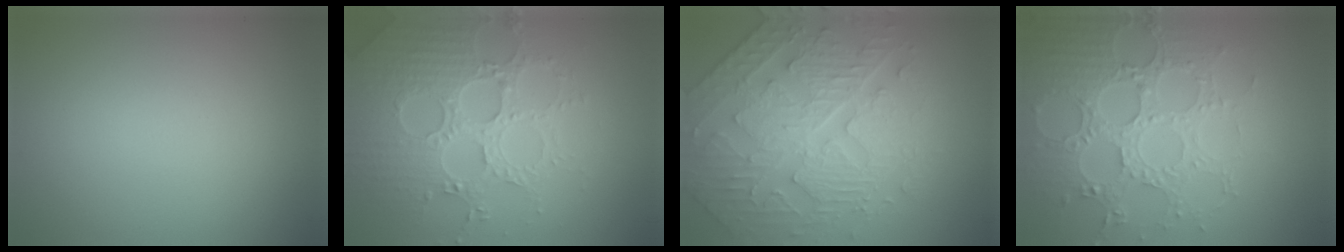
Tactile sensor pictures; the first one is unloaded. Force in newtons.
{"total": 5.1, "press": 5.0, "slide": 1.1}
{"total": 5.5, "press": 5.2, "slide": 1.8}
{"total": 5.8, "press": 5.2, "slide": 2.5}